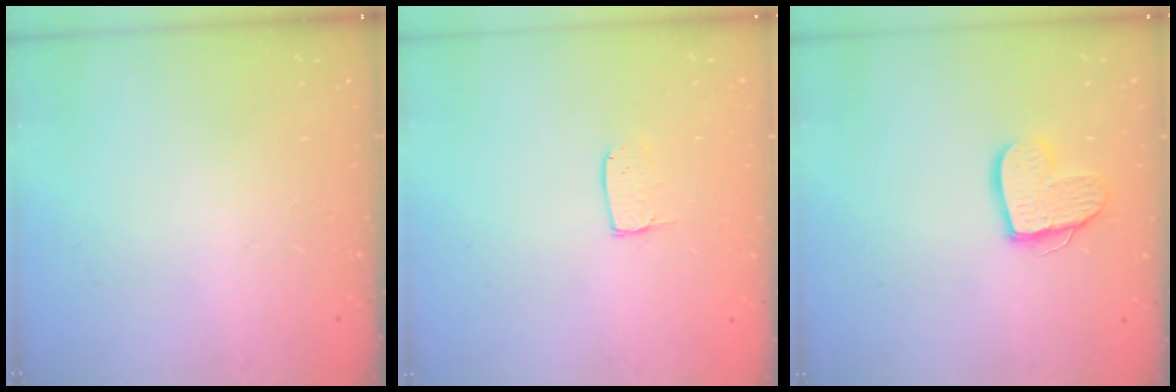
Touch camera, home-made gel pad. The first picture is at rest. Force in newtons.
{"total": 4.5, "press": 4.5, "slide": 0.3}
{"total": 11.8, "press": 11.7, "slide": 1.2}